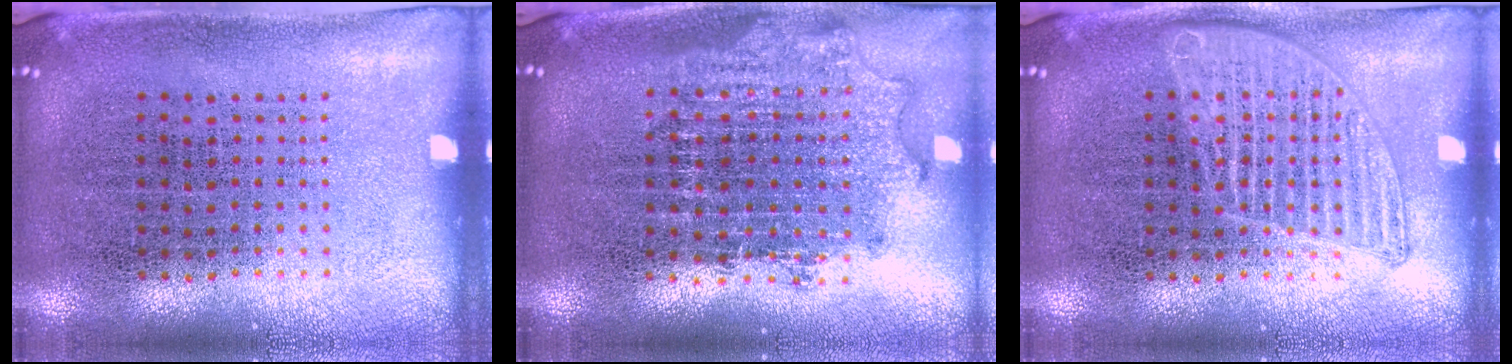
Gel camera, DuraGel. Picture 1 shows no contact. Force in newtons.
{"total": 1.8, "press": 1.4, "slide": 1.1}
{"total": 2.1, "press": 2.1, "slide": 0.3}